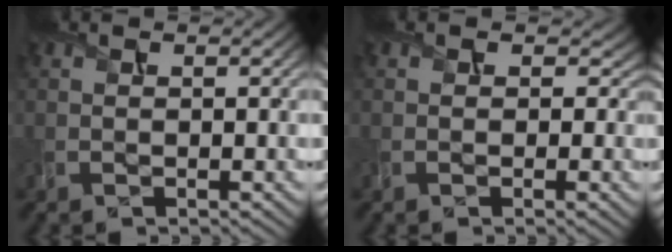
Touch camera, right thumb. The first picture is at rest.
{"total": 2.2, "force": [0.4, 2.0, 0.9], "torque": [-0.019, -0.012, 0.005]}